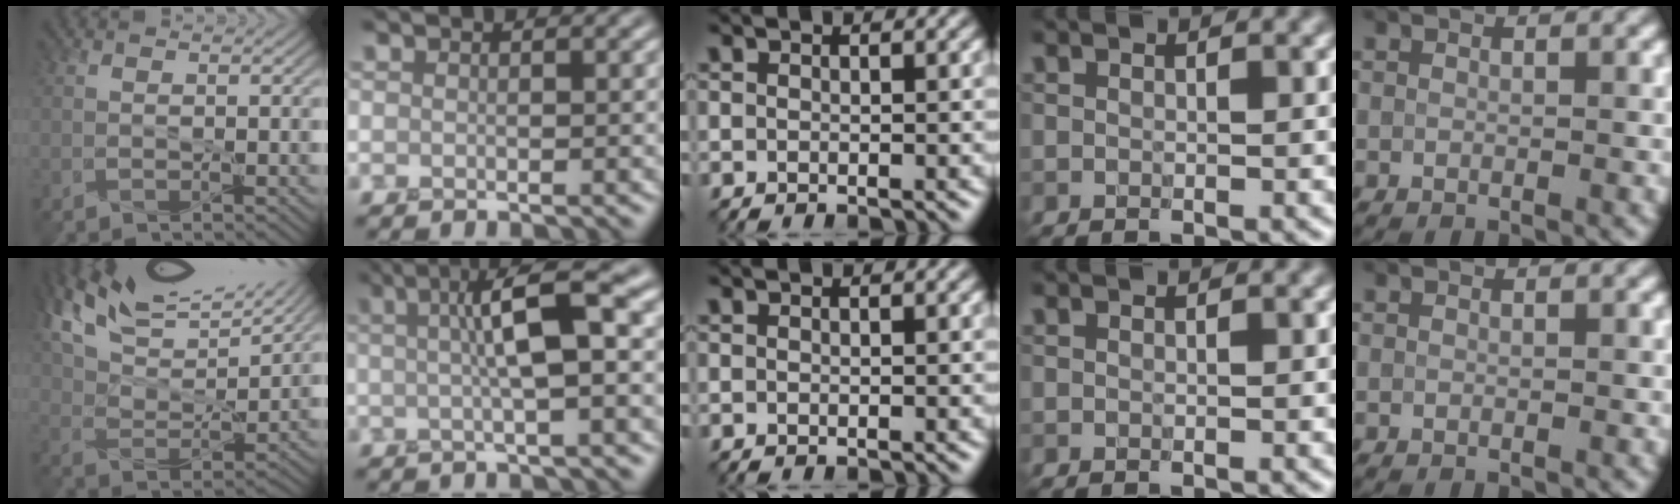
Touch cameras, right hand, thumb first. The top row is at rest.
{"thumb": {"total": 14.1, "force": [11.3, 4.5, 7.0], "torque": [-0.166, 0.015, 0.198]}, "index": {"total": 6.7, "force": [1.3, 1.2, 6.5], "torque": [-0.097, 0.019, 0.014]}}